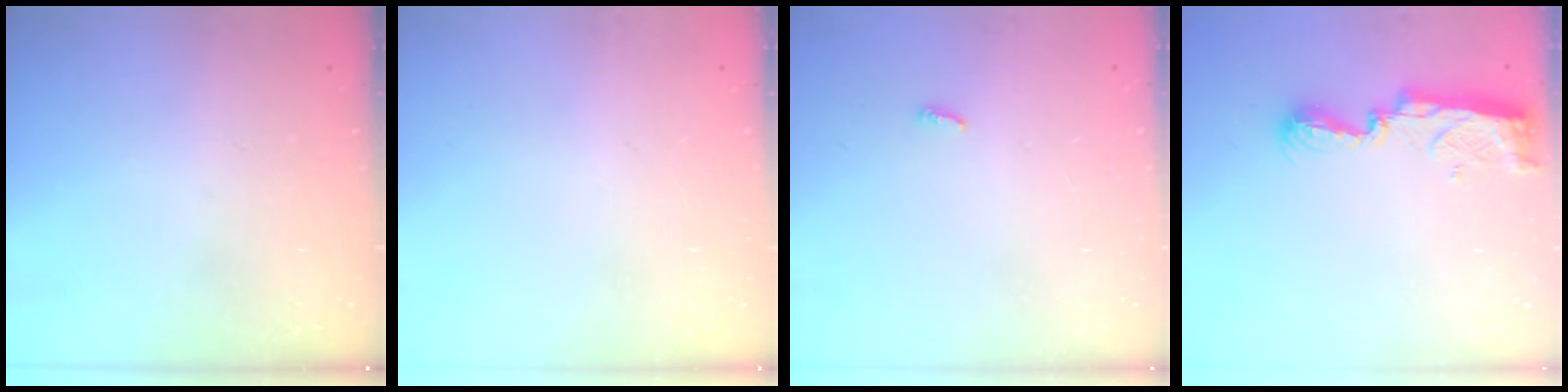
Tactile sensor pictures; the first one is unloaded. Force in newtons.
{"total": 0.0}
{"total": 3.6, "press": 3.6, "slide": 0.4}
{"total": 7.7, "press": 7.6, "slide": 0.6}